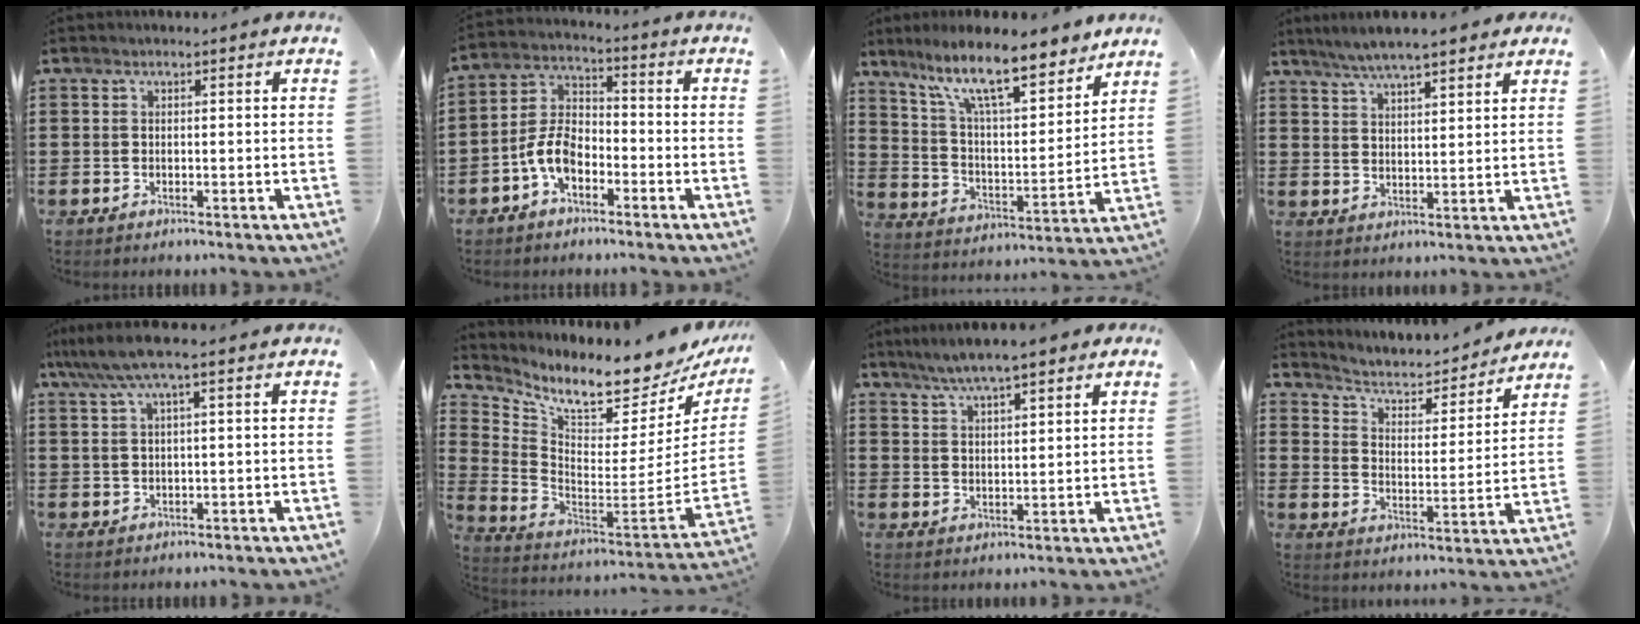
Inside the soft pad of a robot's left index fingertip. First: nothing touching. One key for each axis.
{"total": 7.0, "fx": -3.7, "fy": 3.7, "fz": 4.7, "tx": -0.123, "ty": 0.004, "tz": -0.081}
{"total": 12.6, "fx": 9.8, "fy": 2.5, "fz": 7.5, "tx": -0.159, "ty": -0.045, "tz": 0.169}
{"total": 5.3, "fx": 4.6, "fy": 0.8, "fz": 2.5, "tx": -0.061, "ty": -0.007, "tz": 0.083}
{"total": 4.6, "fx": 1.7, "fy": 0.4, "fz": 4.3, "tx": -0.100, "ty": -0.006, "tz": 0.024}
{"total": 7.3, "fx": 6.5, "fy": 0.5, "fz": 3.1, "tx": -0.084, "ty": -0.078, "tz": 0.104}
{"total": 5.3, "fx": 4.4, "fy": 0.8, "fz": 2.9, "tx": -0.068, "ty": -0.005, "tz": 0.077}
{"total": 3.3, "fx": 2.9, "fy": 1.2, "fz": 1.2, "tx": -0.044, "ty": -0.024, "tz": 0.038}